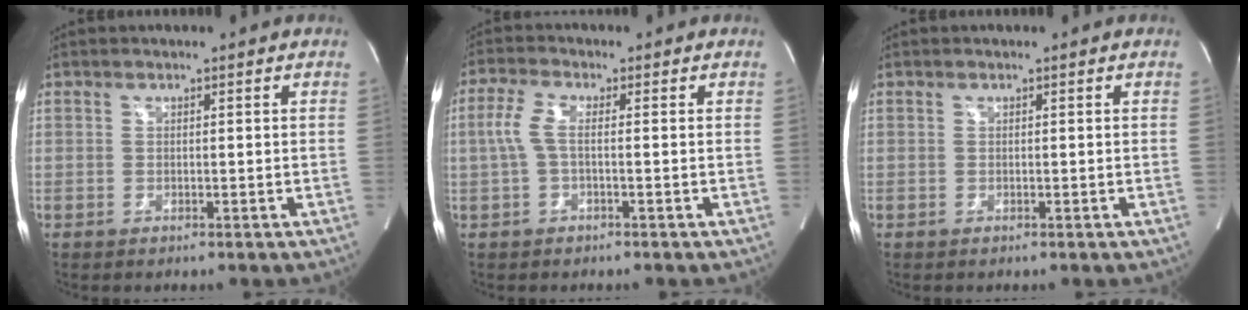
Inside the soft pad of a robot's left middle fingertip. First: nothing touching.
{"total": 3.6, "force": [-0.2, 0.9, 3.5], "torque": [-0.085, 0.012, -0.004]}
{"total": 0.0}